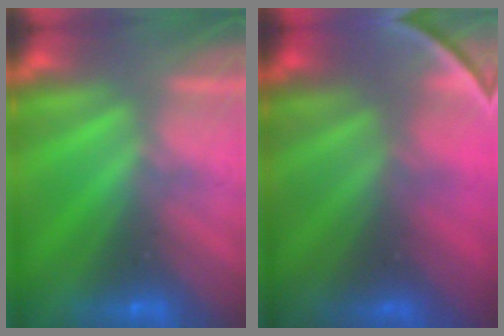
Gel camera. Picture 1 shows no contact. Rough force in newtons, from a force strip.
{"total": 7.8}